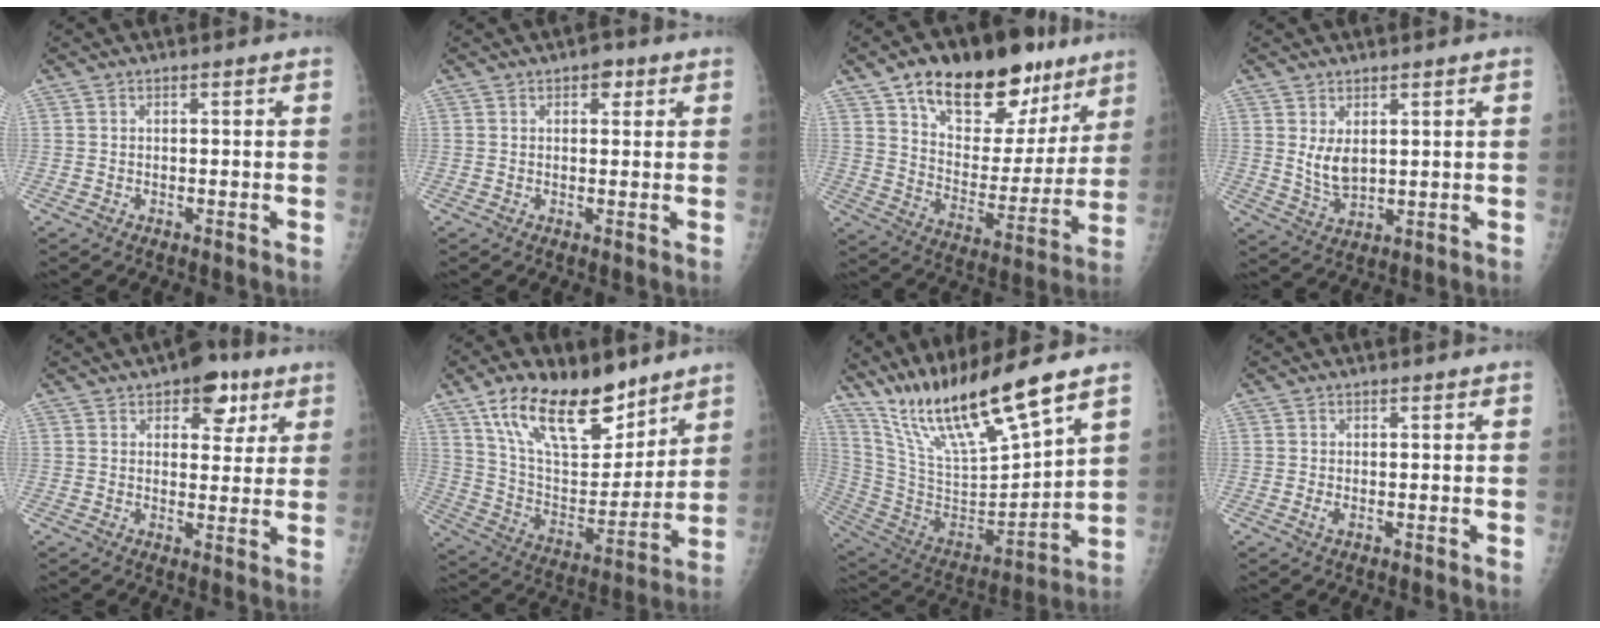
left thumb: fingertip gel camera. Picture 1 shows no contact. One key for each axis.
{"total": 4.4, "fx": 2.4, "fy": 2.5, "fz": 2.6, "tx": -0.010, "ty": -0.006, "tz": 0.026}
{"total": 25.6, "fx": 15.8, "fy": 13.0, "fz": 15.3, "tx": -0.193, "ty": -0.041, "tz": 0.253}
{"total": 5.2, "fx": 1.8, "fy": 3.1, "fz": 3.8, "tx": -0.060, "ty": -0.023, "tz": 0.044}
{"total": 8.4, "fx": 4.6, "fy": 4.9, "fz": 5.1, "tx": -0.029, "ty": -0.015, "tz": 0.058}
{"total": 21.9, "fx": 14.7, "fy": 10.0, "fz": 12.9, "tx": -0.182, "ty": -0.064, "tz": 0.262}
{"total": 21.6, "fx": 16.7, "fy": 2.8, "fz": 13.4, "tx": -0.221, "ty": -0.076, "tz": 0.325}
{"total": 1.1, "fx": 0.3, "fy": 0.6, "fz": 0.8, "tx": -0.015, "ty": -0.003, "tz": 0.007}